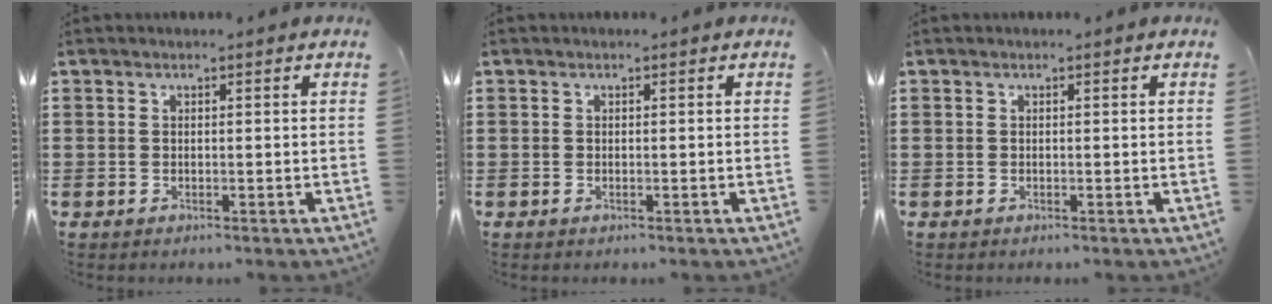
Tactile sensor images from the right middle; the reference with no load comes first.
{"total": 0.0}
{"total": 0.0}